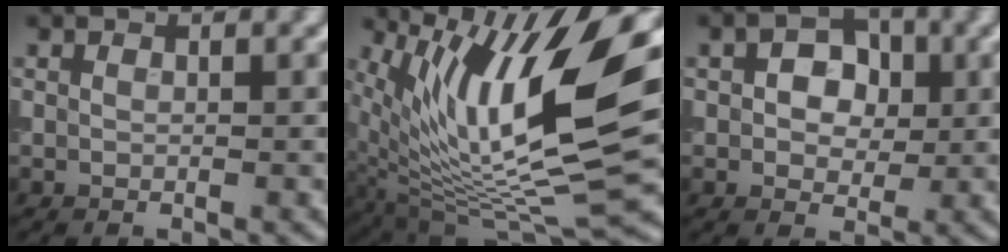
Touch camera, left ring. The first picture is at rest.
{"total": 14.9, "force": [4.2, 4.7, 13.4], "torque": [-0.248, -0.009, 0.086]}
{"total": 4.0, "force": [0.6, 2.9, 2.7], "torque": [-0.034, 0.005, -0.001]}